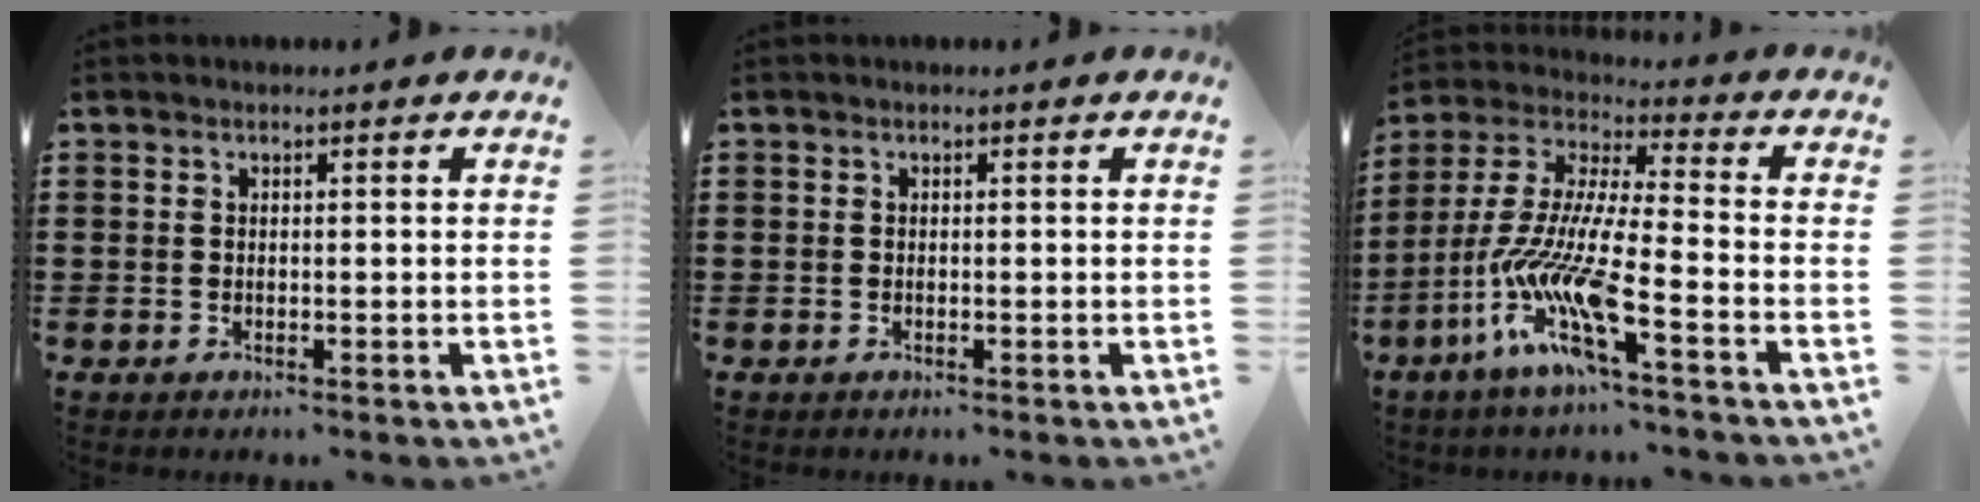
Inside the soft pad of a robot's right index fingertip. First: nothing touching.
{"total": 0.0}
{"total": 12.7, "force": [-7.7, 1.8, 10.0], "torque": [-0.241, -0.029, -0.164]}